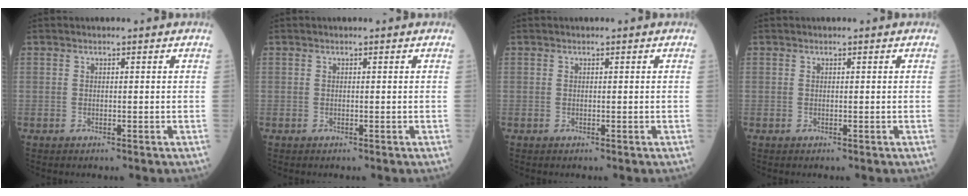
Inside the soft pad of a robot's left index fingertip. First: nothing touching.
{"total": 0.0}
{"total": 0.0}
{"total": 0.0}